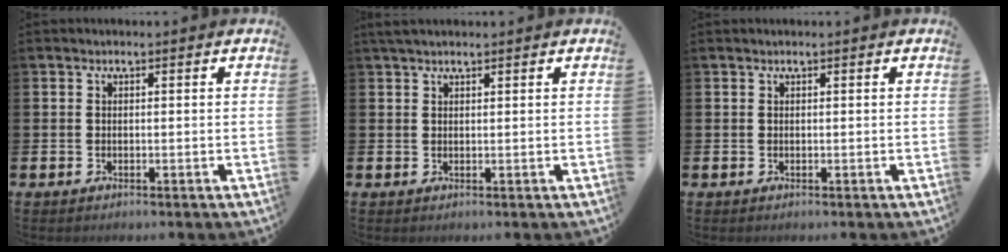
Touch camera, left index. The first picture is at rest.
{"total": 1.8, "force": [1.5, 0.5, 0.7], "torque": [-0.015, 0.006, 0.028]}
{"total": 0.0}